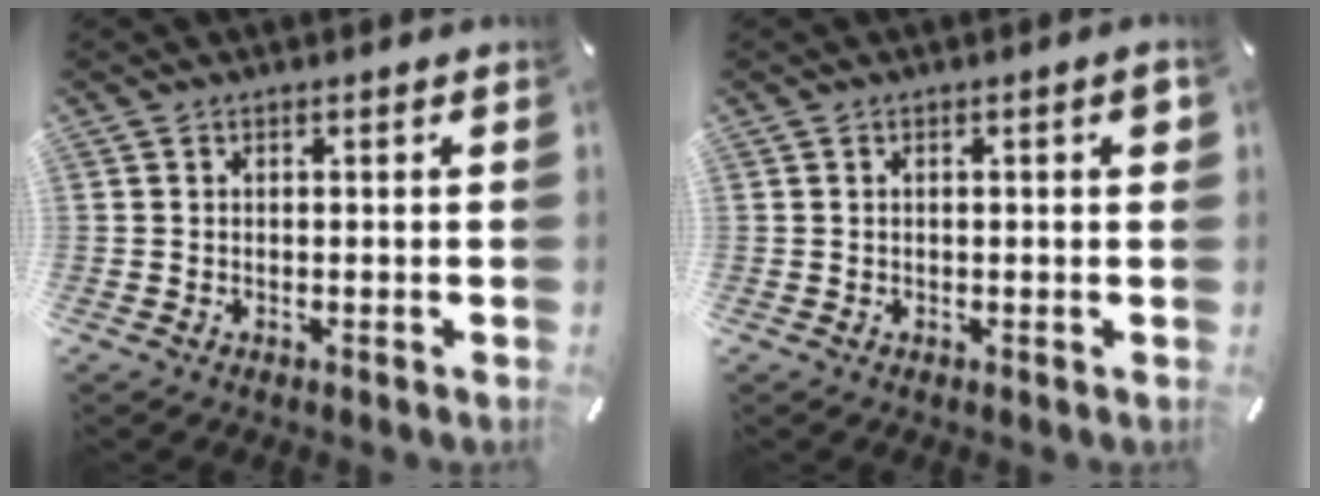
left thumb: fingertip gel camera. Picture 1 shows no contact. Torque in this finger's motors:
{"motor_torque": [0.08, -0.26, 0.20, 0.18, 0.00]}